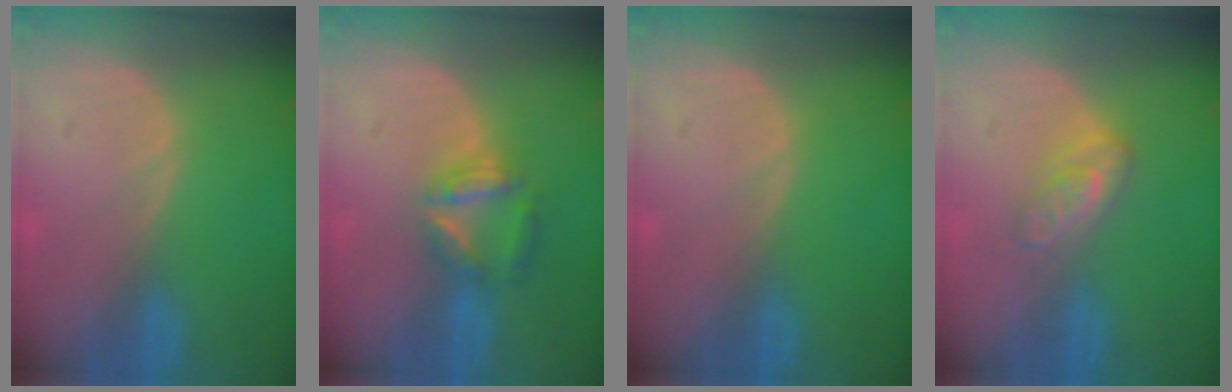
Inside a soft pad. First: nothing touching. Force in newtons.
{"total": 6.0, "press": 5.4, "slide": 2.4}
{"total": 0.0}
{"total": 4.8, "press": 4.2, "slide": 2.3}